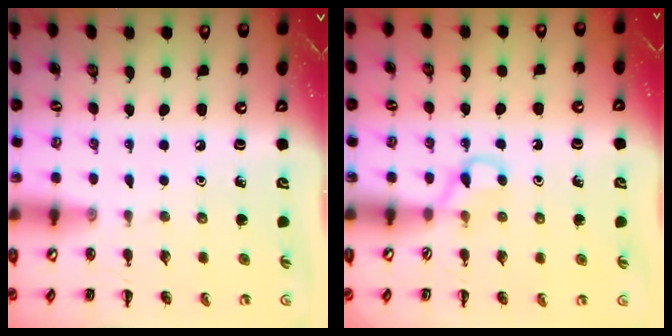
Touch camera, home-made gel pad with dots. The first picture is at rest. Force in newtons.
{"total": 2.7, "press": 2.4, "slide": 1.1}